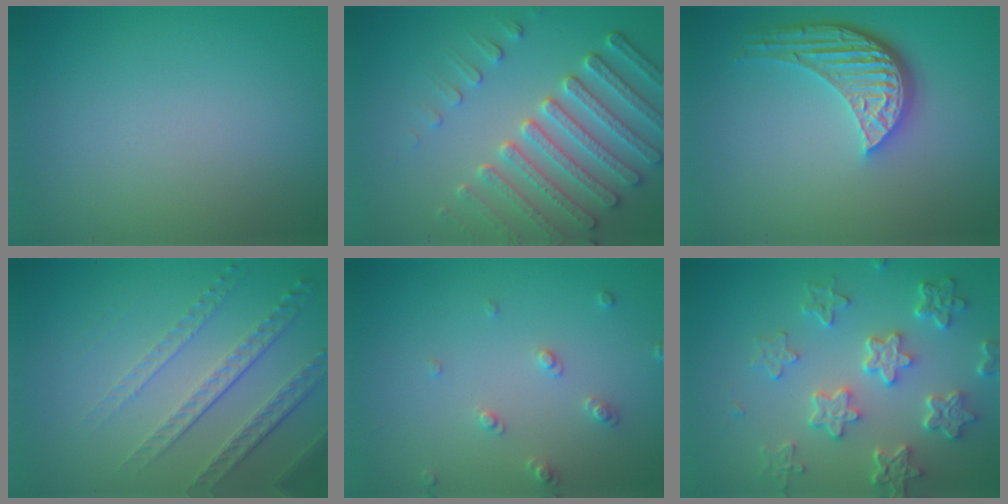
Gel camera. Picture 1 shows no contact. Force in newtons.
{"total": 5.9, "press": 4.9, "slide": 3.3}
{"total": 5.3, "press": 3.9, "slide": 3.5}
{"total": 4.9, "press": 3.2, "slide": 3.7}
{"total": 1.6, "press": 1.5, "slide": 0.4}
{"total": 6.1, "press": 4.6, "slide": 4.0}